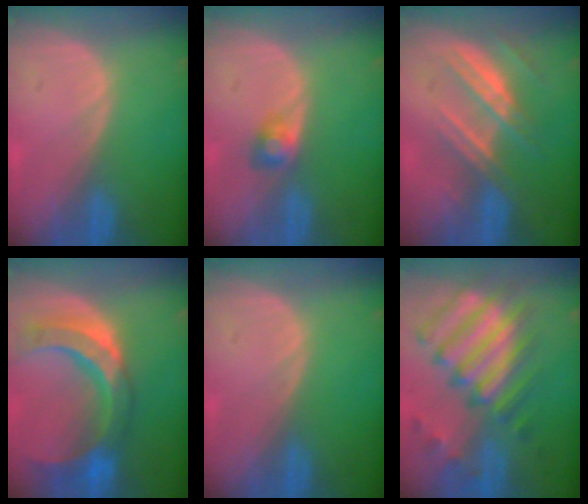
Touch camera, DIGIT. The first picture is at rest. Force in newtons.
{"total": 2.3, "press": 2.3, "slide": 0.2}
{"total": 7.4, "press": 6.7, "slide": 3.1}
{"total": 11.6, "press": 9.8, "slide": 6.2}
{"total": 0.0}
{"total": 12.1, "press": 10.4, "slide": 6.1}